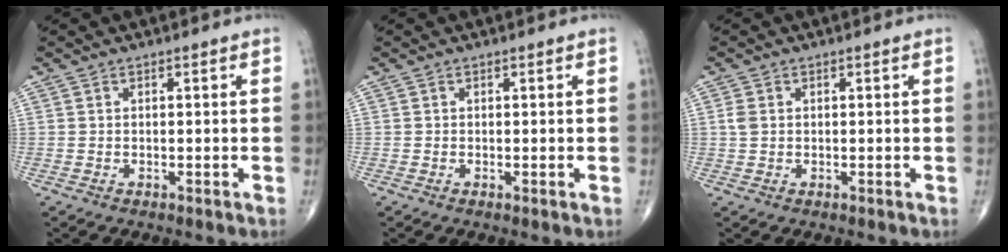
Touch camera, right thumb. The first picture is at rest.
{"total": 0.0}
{"total": 1.7, "force": [0.2, 1.3, 1.1], "torque": [-0.028, 0.003, 0.005]}